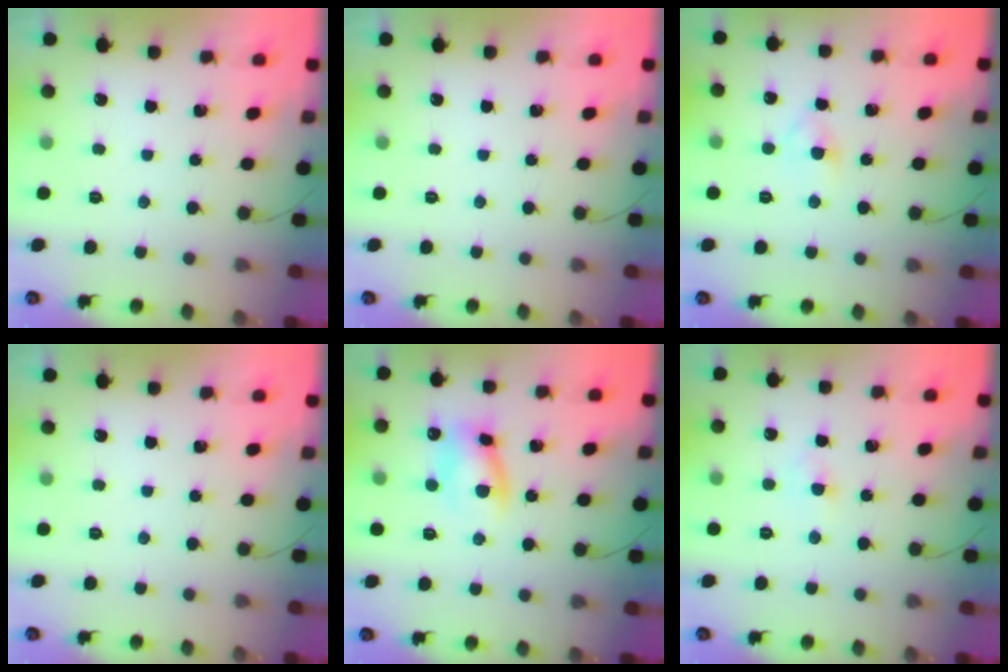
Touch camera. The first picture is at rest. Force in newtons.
{"total": 0.0}
{"total": 2.8, "press": 2.7, "slide": 0.8}
{"total": 0.0}
{"total": 9.0, "press": 8.9, "slide": 1.4}
{"total": 3.1, "press": 2.8, "slide": 1.2}